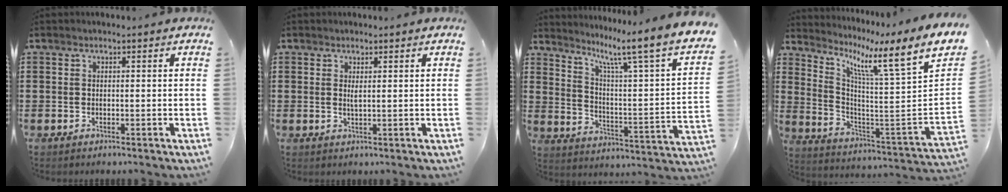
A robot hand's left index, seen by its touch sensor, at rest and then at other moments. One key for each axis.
{"total": 1.2, "fx": 0.7, "fy": 0.3, "fz": 0.9, "tx": -0.021, "ty": 0.002, "tz": 0.011}
{"total": 7.7, "fx": 5.5, "fy": -0.4, "fz": 5.3, "tx": -0.104, "ty": -0.058, "tz": 0.070}
{"total": 6.9, "fx": 3.9, "fy": -0.5, "fz": 5.7, "tx": -0.106, "ty": -0.057, "tz": 0.041}